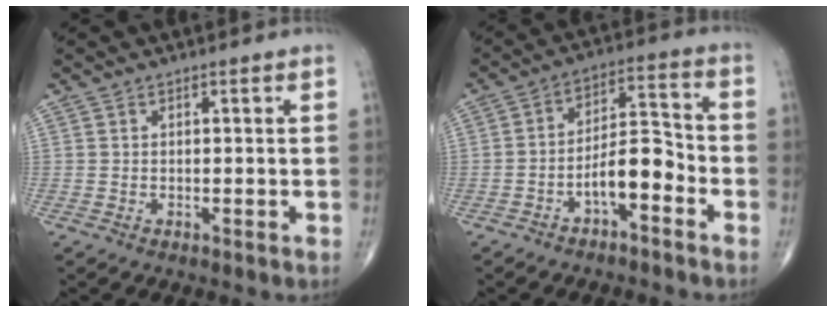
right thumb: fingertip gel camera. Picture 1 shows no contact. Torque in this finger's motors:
{"motor_torque": [1.20, 1.05, 0.69, -0.60, 0.01]}